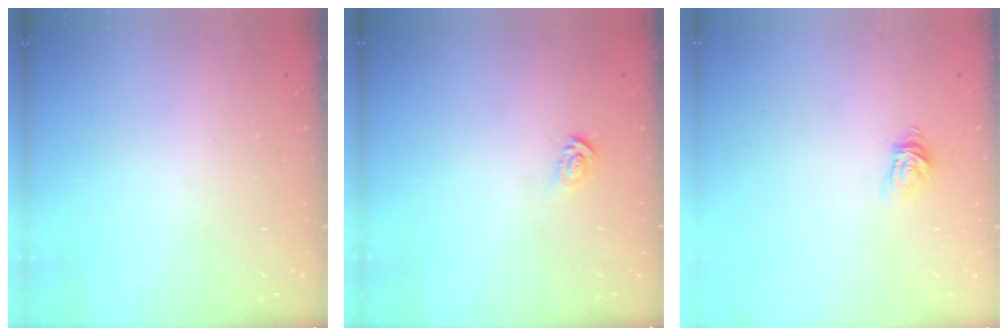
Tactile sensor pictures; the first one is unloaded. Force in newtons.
{"total": 3.0, "press": 3.0, "slide": 0.1}
{"total": 4.7, "press": 4.7, "slide": 0.4}